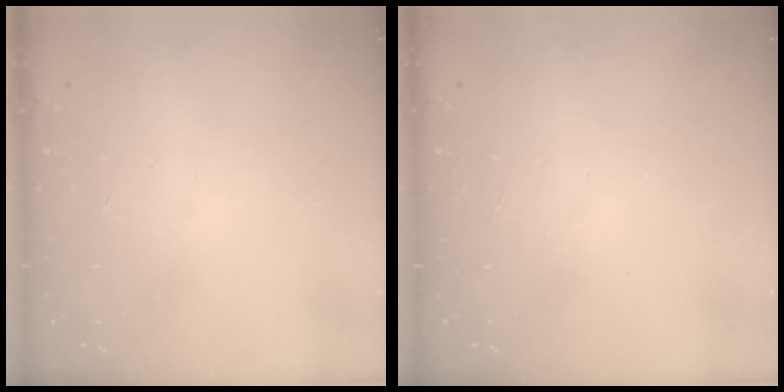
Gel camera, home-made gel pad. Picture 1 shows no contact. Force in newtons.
{"total": 0.0}